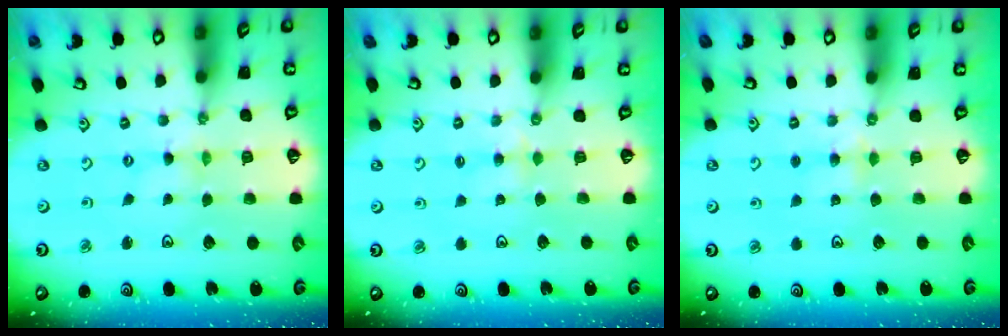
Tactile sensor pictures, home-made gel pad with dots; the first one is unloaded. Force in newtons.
{"total": 2.8, "press": 2.8, "slide": 0.5}
{"total": 3.9, "press": 3.9, "slide": 0.4}